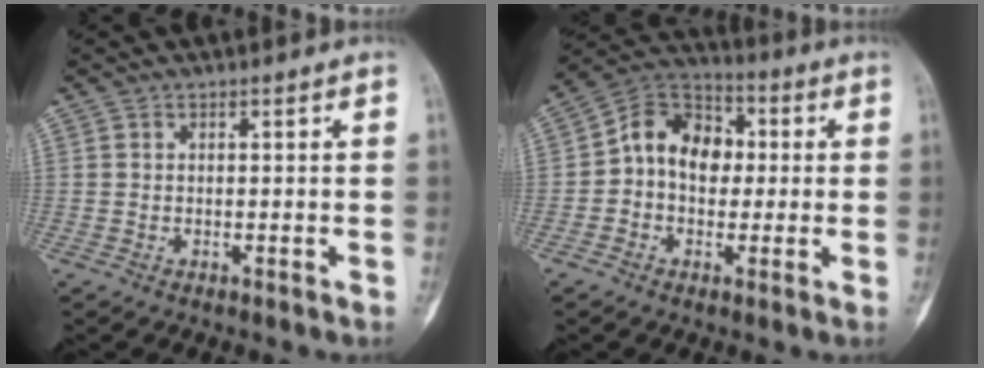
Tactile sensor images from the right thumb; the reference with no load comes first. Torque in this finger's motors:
{"motor_torque": [0.35, 0.28, 0.34, -0.28, 0.01]}